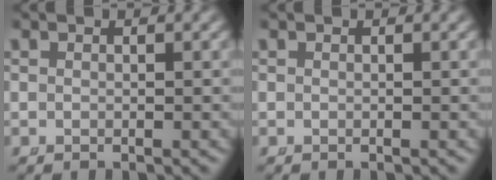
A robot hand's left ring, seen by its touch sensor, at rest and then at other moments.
{"total": 0.0}